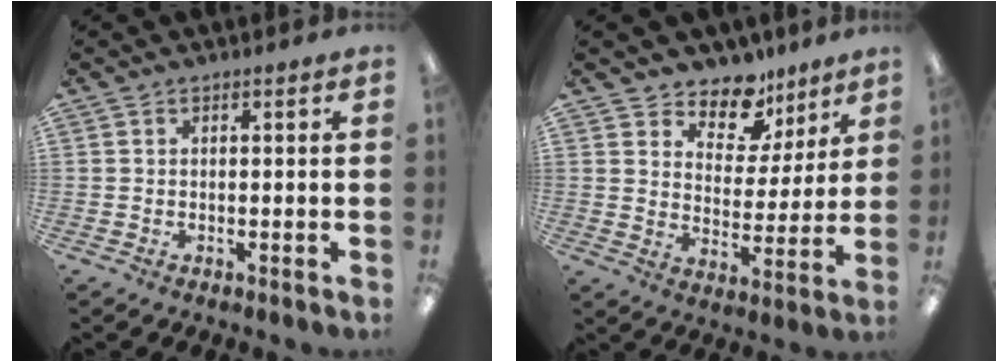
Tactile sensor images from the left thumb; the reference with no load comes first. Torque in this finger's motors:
{"motor_torque": [0.12, 0.12, -0.27, -0.20, 0.07]}